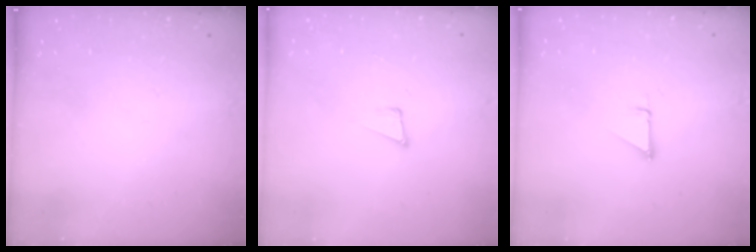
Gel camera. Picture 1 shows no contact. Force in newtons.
{"total": 4.0, "press": 2.7, "slide": 2.9}
{"total": 1.0, "press": 1.0, "slide": 0.1}